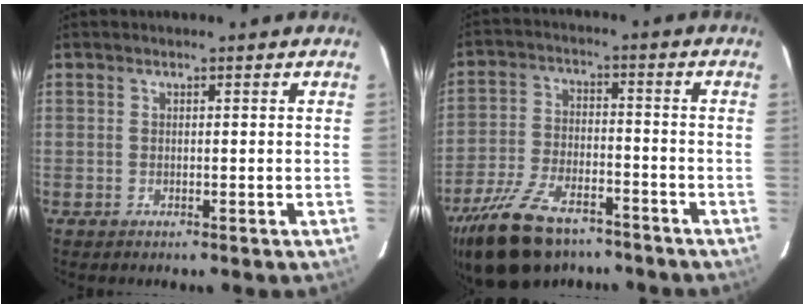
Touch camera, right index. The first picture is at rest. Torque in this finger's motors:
{"motor_torque": [1.04, -1.10, 0.67, 0.16]}